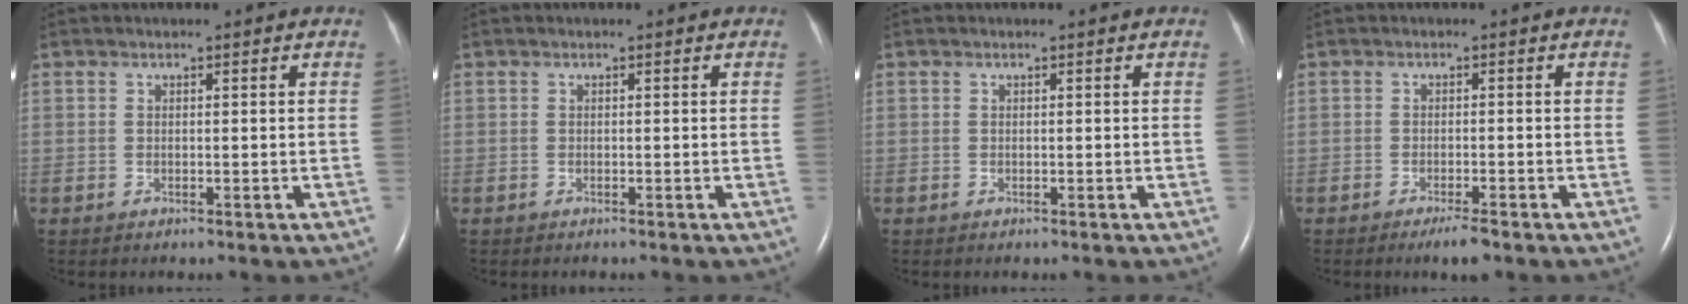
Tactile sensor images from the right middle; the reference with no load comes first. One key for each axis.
{"total": 0.0}
{"total": 0.0}
{"total": 2.8, "fx": -2.0, "fy": 0.2, "fz": 1.9, "tx": -0.034, "ty": -0.005, "tz": -0.032}